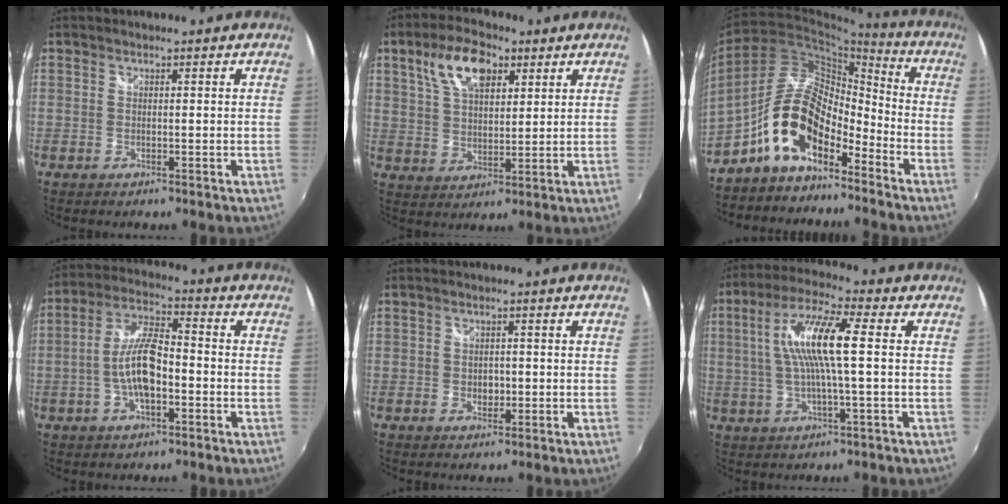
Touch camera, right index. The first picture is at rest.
{"total": 10.6, "force": [5.2, 5.4, 7.5], "torque": [-0.141, 0.025, 0.096]}
{"total": 13.5, "force": [-8.4, 5.9, 8.7], "torque": [-0.172, 0.021, -0.166]}
{"total": 9.9, "force": [-2.7, 3.5, 8.8], "torque": [-0.182, 0.009, -0.050]}
{"total": 2.0, "force": [-0.3, 1.6, 1.1], "torque": [-0.015, 0.000, -0.004]}
{"total": 11.8, "force": [1.3, 1.4, 11.6], "torque": [-0.220, 0.013, 0.021]}